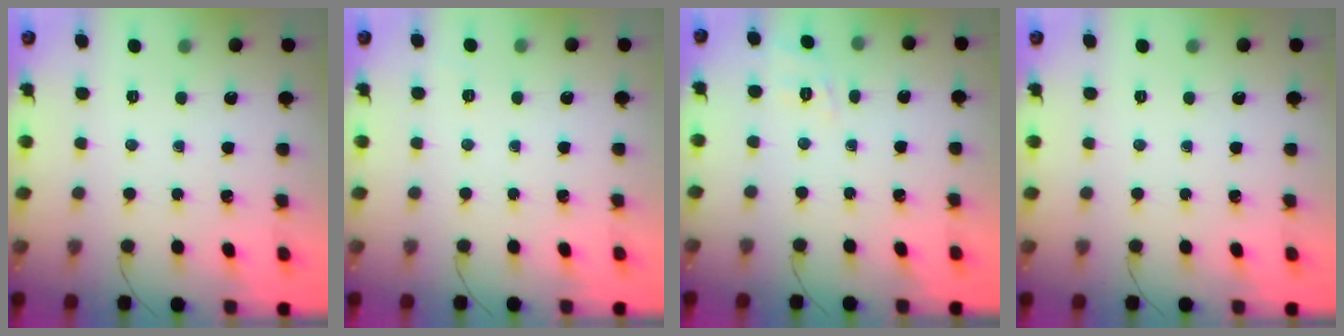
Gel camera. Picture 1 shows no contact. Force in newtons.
{"total": 2.0, "press": 1.6, "slide": 1.2}
{"total": 2.2, "press": 0.8, "slide": 2.0}
{"total": 0.0}